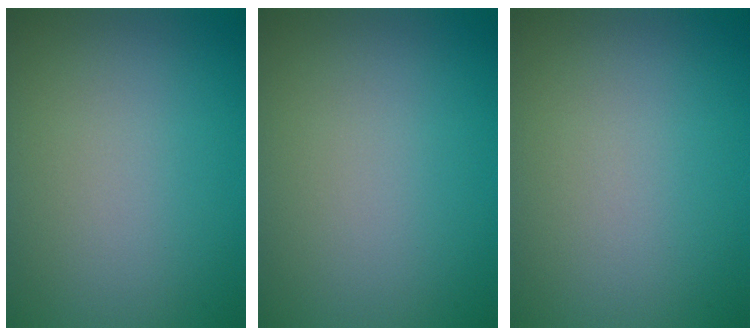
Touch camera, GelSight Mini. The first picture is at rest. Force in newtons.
{"total": 0.0}
{"total": 0.0}